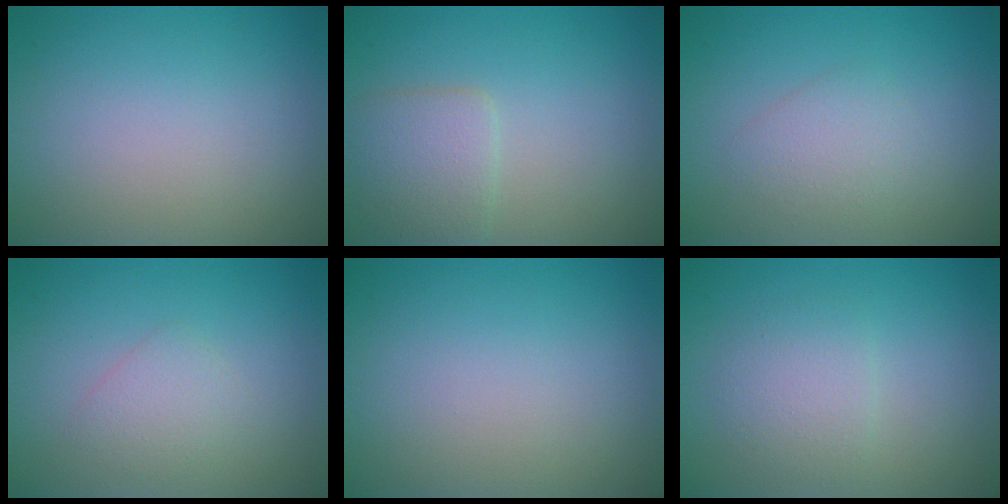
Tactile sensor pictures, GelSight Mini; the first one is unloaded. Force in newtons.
{"total": 2.9, "press": 2.9, "slide": 0.0}
{"total": 2.0, "press": 2.0, "slide": 0.1}
{"total": 1.8, "press": 1.8, "slide": 0.0}
{"total": 0.0}
{"total": 2.3, "press": 2.3, "slide": 0.0}